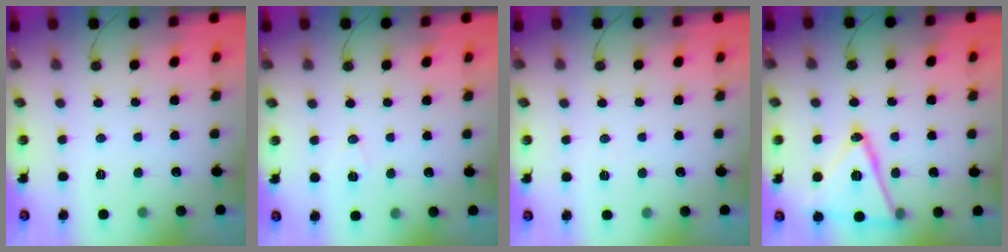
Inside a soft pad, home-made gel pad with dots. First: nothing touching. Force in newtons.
{"total": 6.5, "press": 4.7, "slide": 4.5}
{"total": 5.5, "press": 3.3, "slide": 4.4}
{"total": 18.0, "press": 17.7, "slide": 3.2}